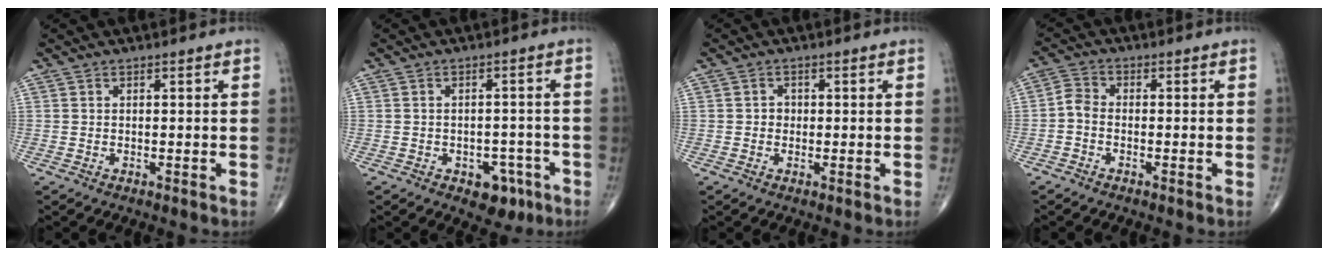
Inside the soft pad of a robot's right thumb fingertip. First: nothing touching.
{"total": 6.0, "force": [-3.1, 3.9, 3.4], "torque": [-0.017, 0.021, -0.034]}
{"total": 1.5, "force": [-0.1, 1.4, 0.6], "torque": [0.000, 0.005, -0.004]}
{"total": 3.0, "force": [-1.2, 2.1, 1.7], "torque": [-0.030, 0.014, -0.035]}